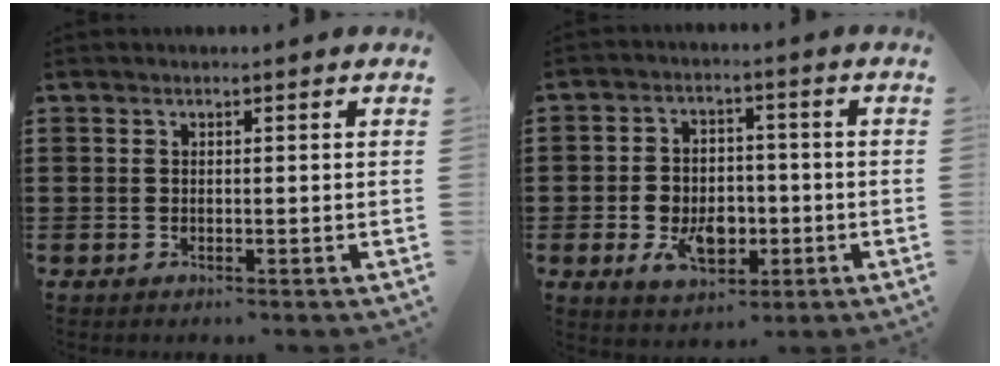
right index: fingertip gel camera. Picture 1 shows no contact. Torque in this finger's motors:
{"motor_torque": [1.66, 0.48, 0.80, 0.10]}